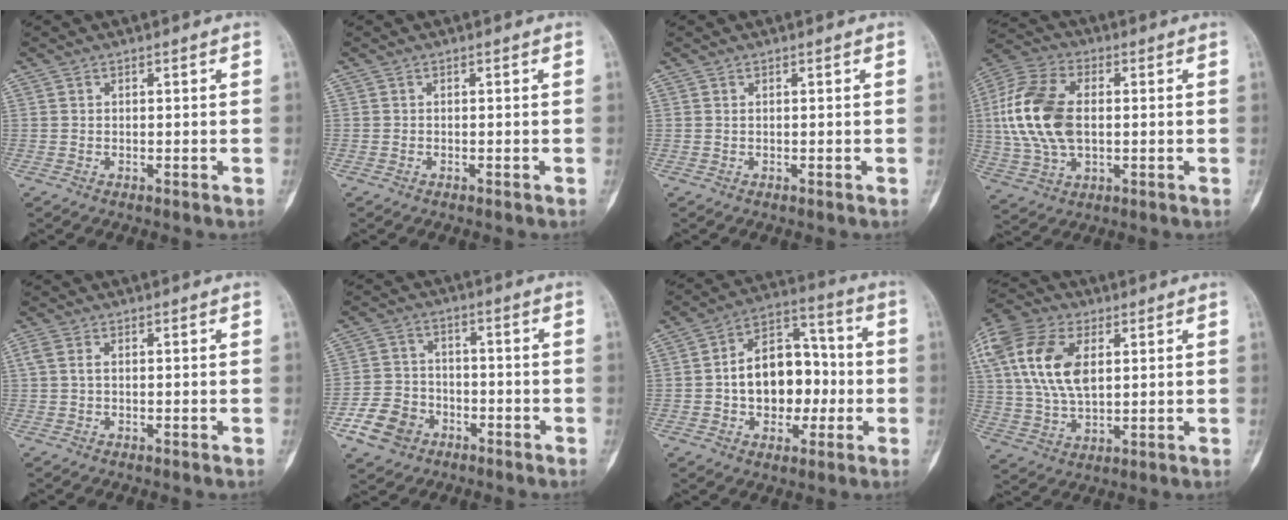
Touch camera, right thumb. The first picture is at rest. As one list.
[{"total": 0.0}, {"total": 0.0}, {"total": 16.7, "force": [1.0, 10.0, 13.3], "torque": [-0.281, 0.010, 0.021]}, {"total": 2.0, "force": [0.3, 1.1, 1.6], "torque": [-0.045, 0.009, 0.007]}, {"total": 8.9, "force": [-4.4, 6.9, 3.3], "torque": [-0.044, 0.028, -0.081]}, {"total": 15.7, "force": [-1.4, 10.9, 11.3], "torque": [-0.127, 0.042, -0.022]}, {"total": 17.4, "force": [4.7, 10.2, 13.3], "torque": [-0.278, 0.001, 0.083]}]